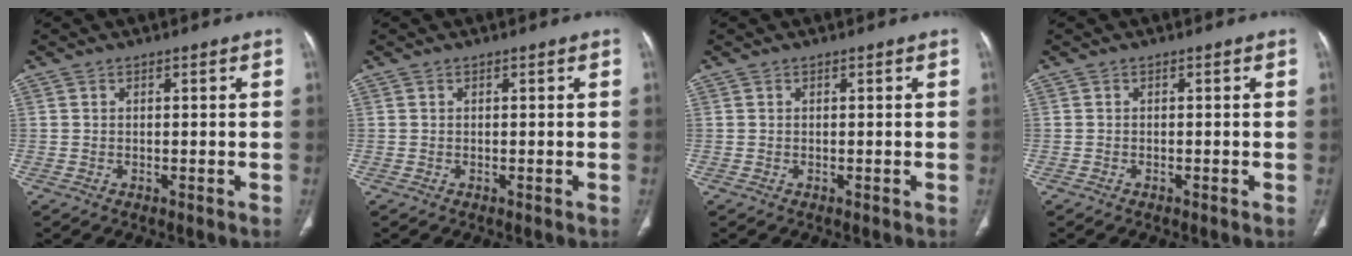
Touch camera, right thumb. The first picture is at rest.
{"total": 0.0}
{"total": 0.0}
{"total": 0.0}